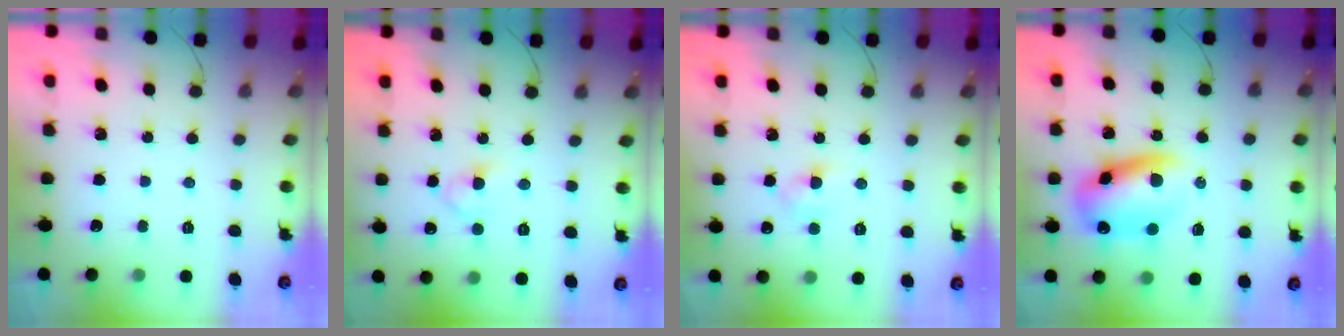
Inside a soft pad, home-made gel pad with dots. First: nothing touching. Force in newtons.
{"total": 2.9, "press": 2.6, "slide": 1.3}
{"total": 4.5, "press": 4.3, "slide": 1.3}
{"total": 12.3, "press": 11.9, "slide": 3.3}